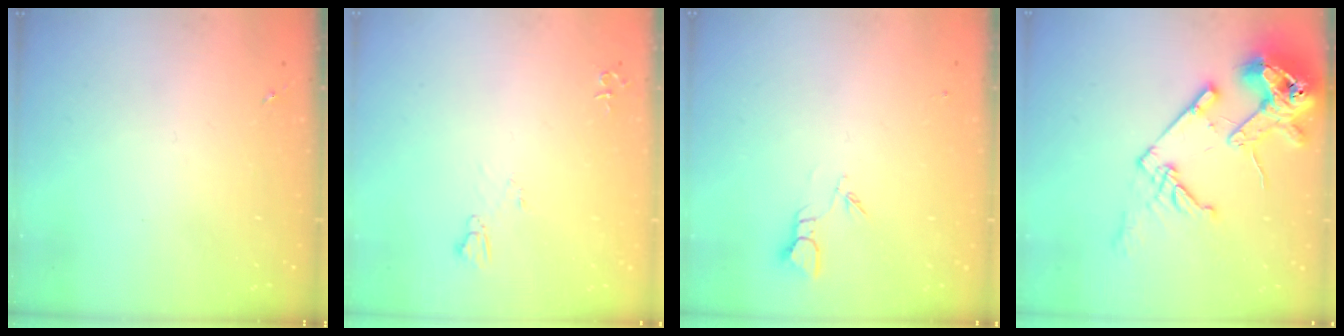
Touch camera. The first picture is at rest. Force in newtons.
{"total": 4.9, "press": 4.9, "slide": 0.6}
{"total": 2.7, "press": 2.7, "slide": 0.3}
{"total": 18.6, "press": 18.4, "slide": 2.2}